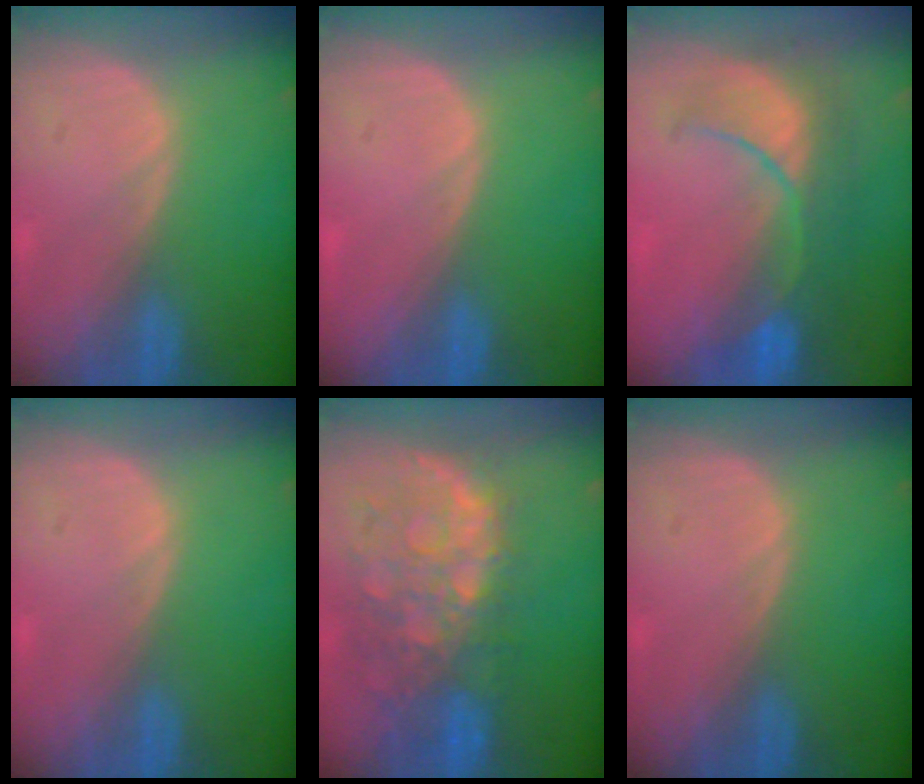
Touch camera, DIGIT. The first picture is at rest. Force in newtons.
{"total": 0.0}
{"total": 8.6, "press": 8.5, "slide": 1.4}
{"total": 0.0}
{"total": 11.0, "press": 9.5, "slide": 5.6}
{"total": 0.0}